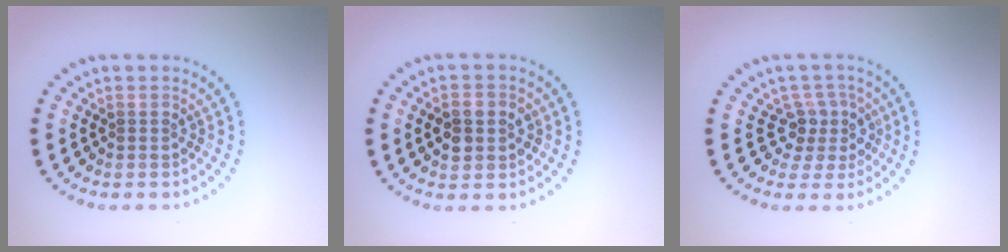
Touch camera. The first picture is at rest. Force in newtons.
{"total": 2.8, "press": 2.8, "slide": 0.3}
{"total": 2.8, "press": 2.1, "slide": 1.9}